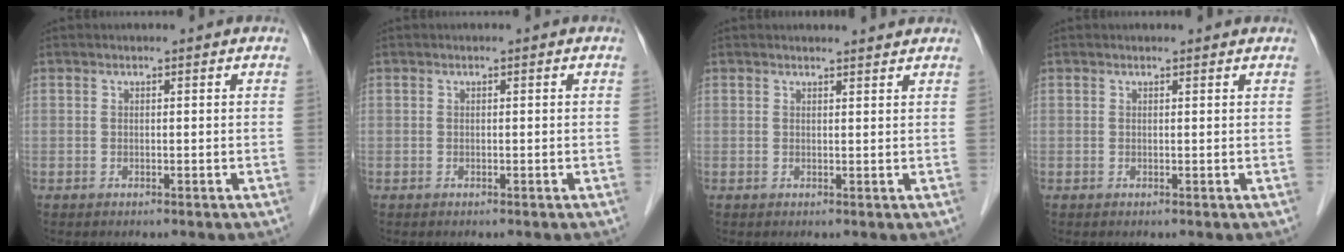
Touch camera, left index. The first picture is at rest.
{"total": 0.0}
{"total": 2.7, "force": [2.7, 0.1, 0.3], "torque": [-0.010, 0.001, 0.030]}
{"total": 2.0, "force": [1.9, 0.4, 0.3], "torque": [-0.013, 0.010, 0.020]}